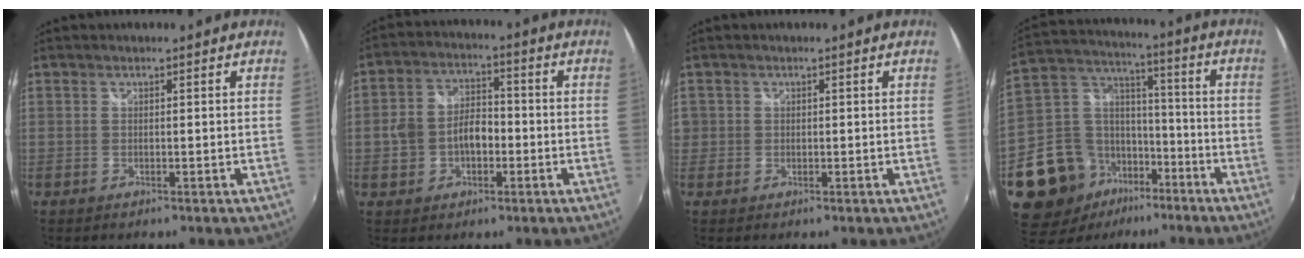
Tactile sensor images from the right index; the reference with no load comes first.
{"total": 7.9, "force": [-1.9, 5.6, 5.2], "torque": [-0.103, 0.017, -0.025]}
{"total": 2.0, "force": [-0.1, 2.0, 0.1], "torque": [-0.002, -0.001, -0.003]}
{"total": 16.5, "force": [-9.2, 11.4, 7.5], "torque": [-0.182, 0.037, -0.147]}